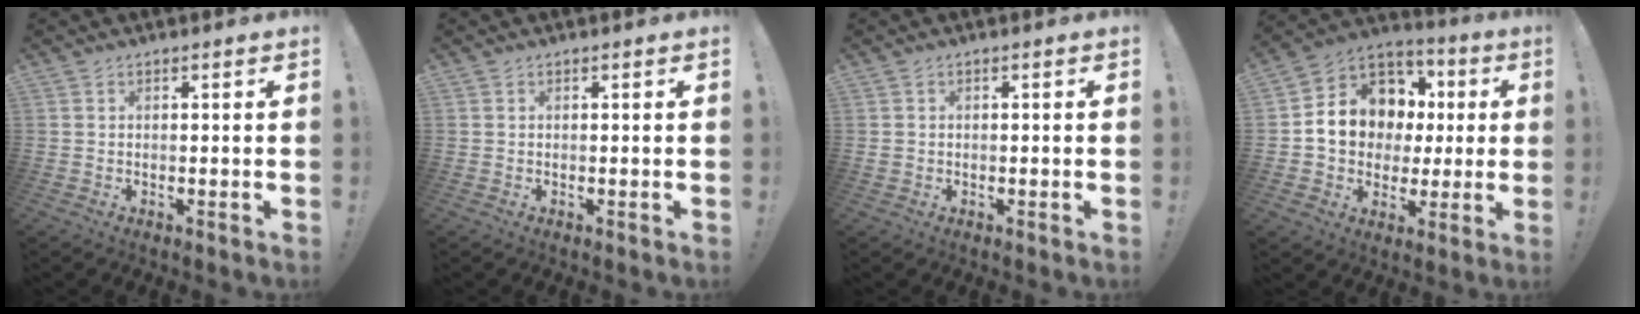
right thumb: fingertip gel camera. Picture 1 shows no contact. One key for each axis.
{"total": 0.0}
{"total": 0.9, "fx": -0.1, "fy": 0.8, "fz": 0.2, "tx": -0.003, "ty": 0.004, "tz": -0.002}
{"total": 13.8, "fx": 1.9, "fy": 11.9, "fz": 6.7, "tx": -0.093, "ty": -0.004, "tz": 0.055}